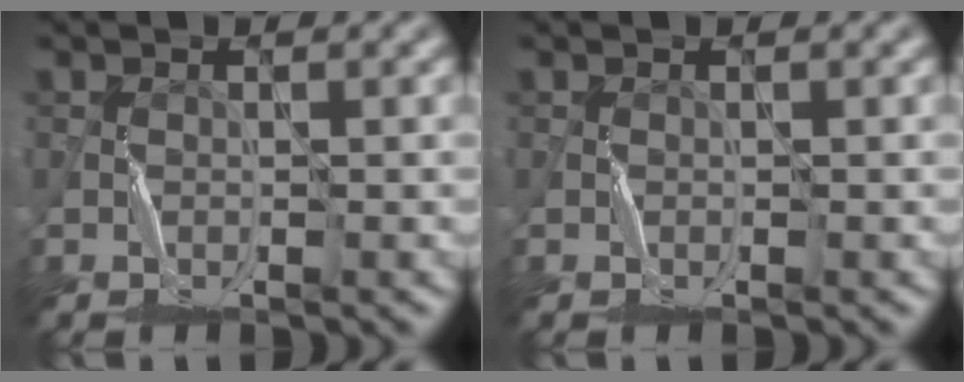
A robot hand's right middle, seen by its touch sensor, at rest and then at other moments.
{"total": 0.0}